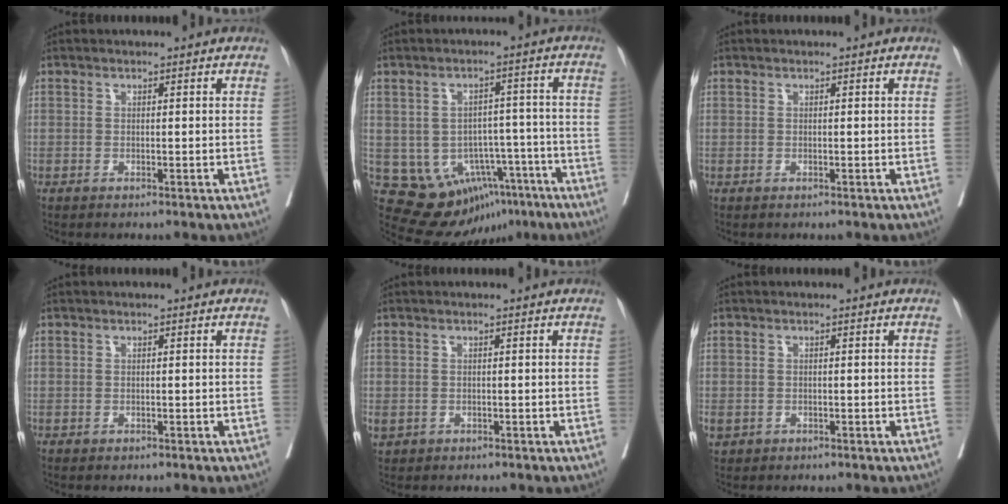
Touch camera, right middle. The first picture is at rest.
{"total": 19.0, "force": [-14.2, 8.7, 9.1], "torque": [-0.075, 0.052, -0.176]}
{"total": 0.0}
{"total": 0.0}
{"total": 2.3, "force": [-0.5, 2.0, 1.0], "torque": [-0.026, 0.000, 0.002]}
{"total": 3.0, "force": [-0.9, 2.6, 1.3], "torque": [-0.036, 0.000, -0.006]}